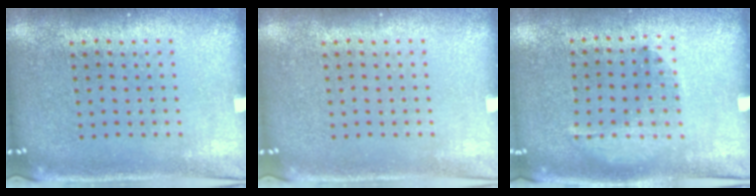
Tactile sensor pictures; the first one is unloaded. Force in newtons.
{"total": 0.0}
{"total": 1.3, "press": 0.8, "slide": 1.0}